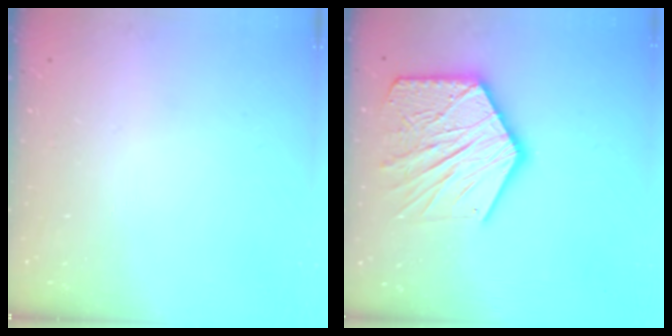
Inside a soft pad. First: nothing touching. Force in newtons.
{"total": 21.6, "press": 21.6, "slide": 1.6}